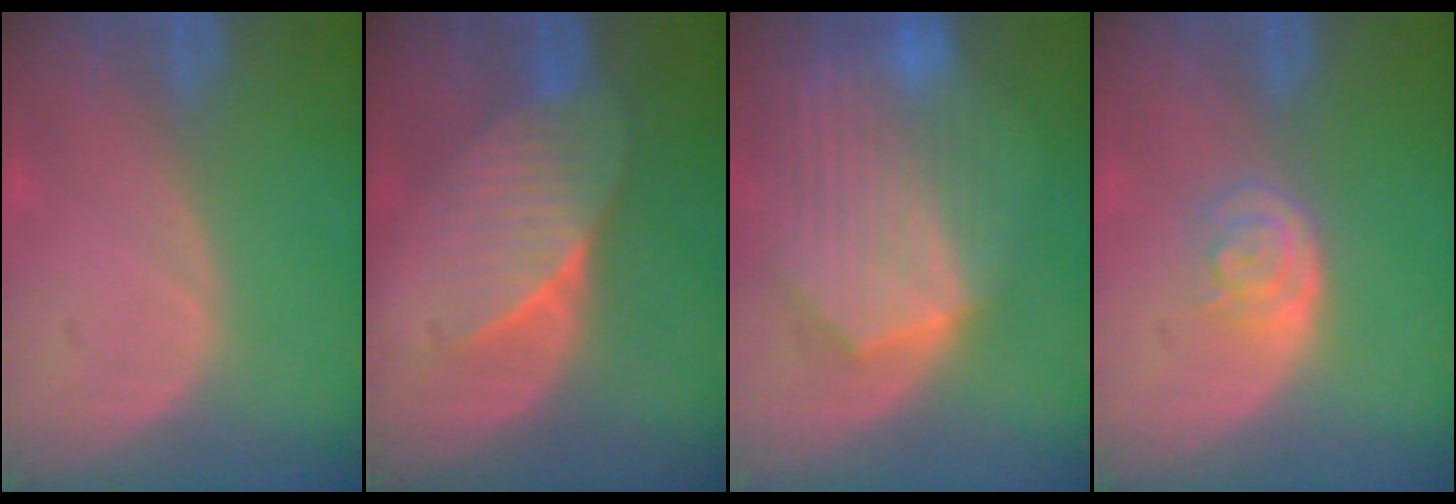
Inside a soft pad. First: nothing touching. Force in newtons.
{"total": 6.7, "press": 6.3, "slide": 2.2}
{"total": 10.3, "press": 9.0, "slide": 5.1}
{"total": 3.4, "press": 3.3, "slide": 0.9}